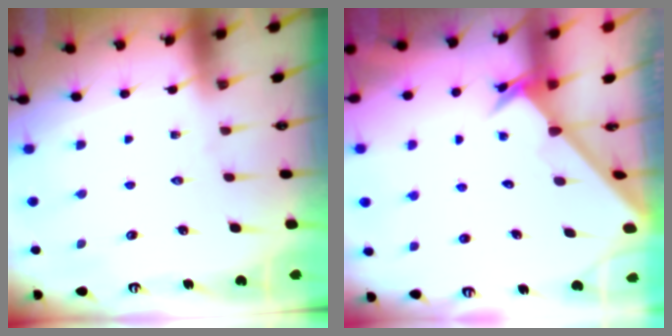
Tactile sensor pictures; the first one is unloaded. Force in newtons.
{"total": 2.4, "press": 2.4, "slide": 0.2}